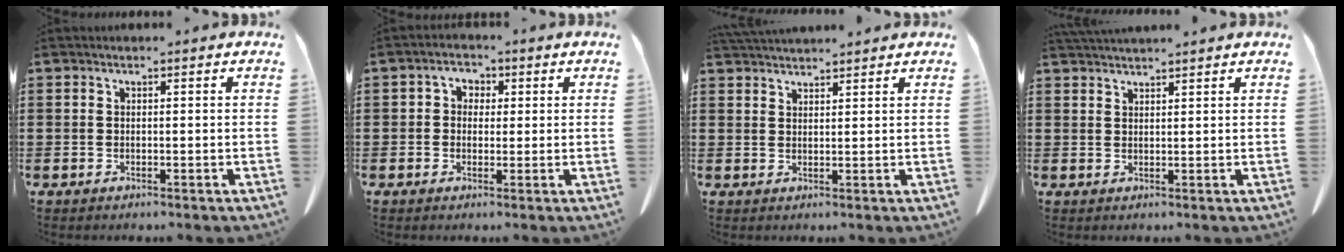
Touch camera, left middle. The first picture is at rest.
{"total": 2.1, "force": [-0.1, 1.9, 0.9], "torque": [-0.025, 0.011, -0.005]}
{"total": 2.6, "force": [2.6, 0.1, 0.2], "torque": [-0.011, -0.005, 0.051]}
{"total": 1.9, "force": [1.9, -0.1, 0.2], "torque": [-0.009, -0.002, 0.038]}